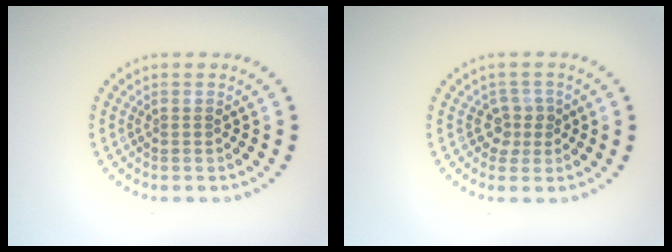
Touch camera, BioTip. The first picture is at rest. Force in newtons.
{"total": 1.8, "press": 1.3, "slide": 1.3}